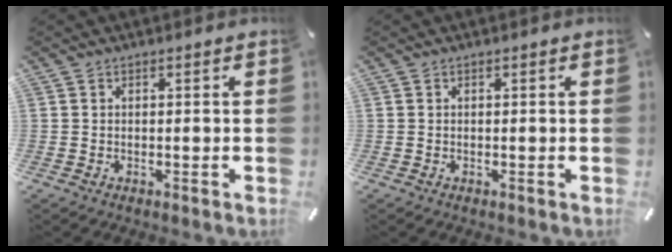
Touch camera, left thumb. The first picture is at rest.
{"total": 0.0}